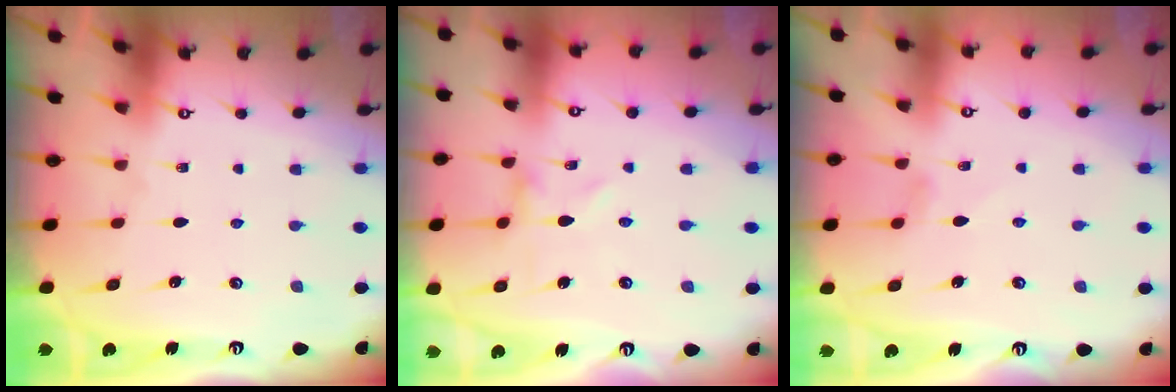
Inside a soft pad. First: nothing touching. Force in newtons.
{"total": 0.5, "press": 0.5, "slide": 0.2}
{"total": 2.1, "press": 2.0, "slide": 0.3}